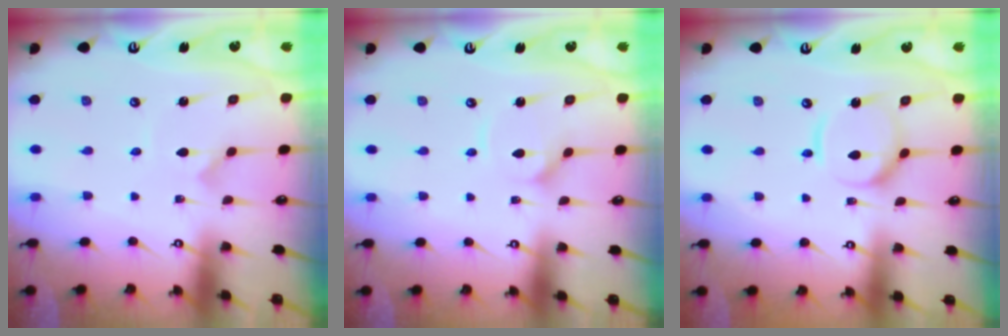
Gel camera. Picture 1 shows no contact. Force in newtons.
{"total": 2.8, "press": 2.8, "slide": 0.3}
{"total": 8.9, "press": 8.9, "slide": 0.8}